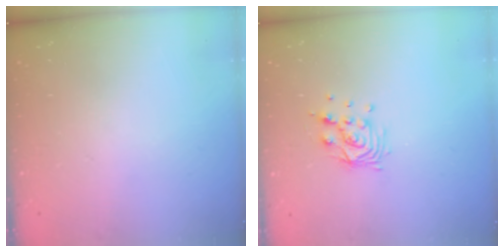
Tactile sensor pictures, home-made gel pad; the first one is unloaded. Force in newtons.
{"total": 9.5, "press": 9.4, "slide": 0.8}